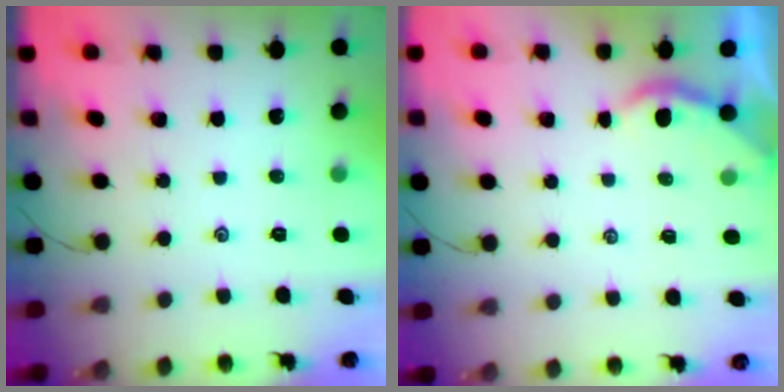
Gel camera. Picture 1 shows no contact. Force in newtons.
{"total": 1.9, "press": 1.9, "slide": 0.4}